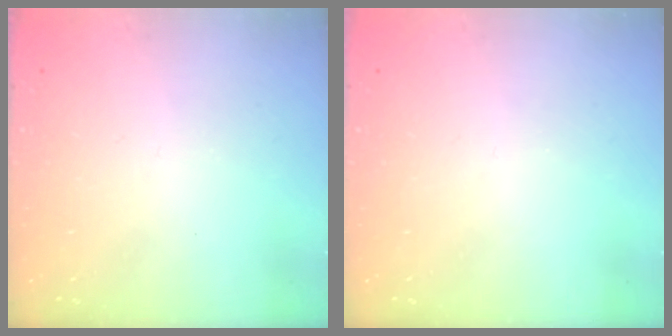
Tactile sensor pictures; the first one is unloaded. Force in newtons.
{"total": 0.0}